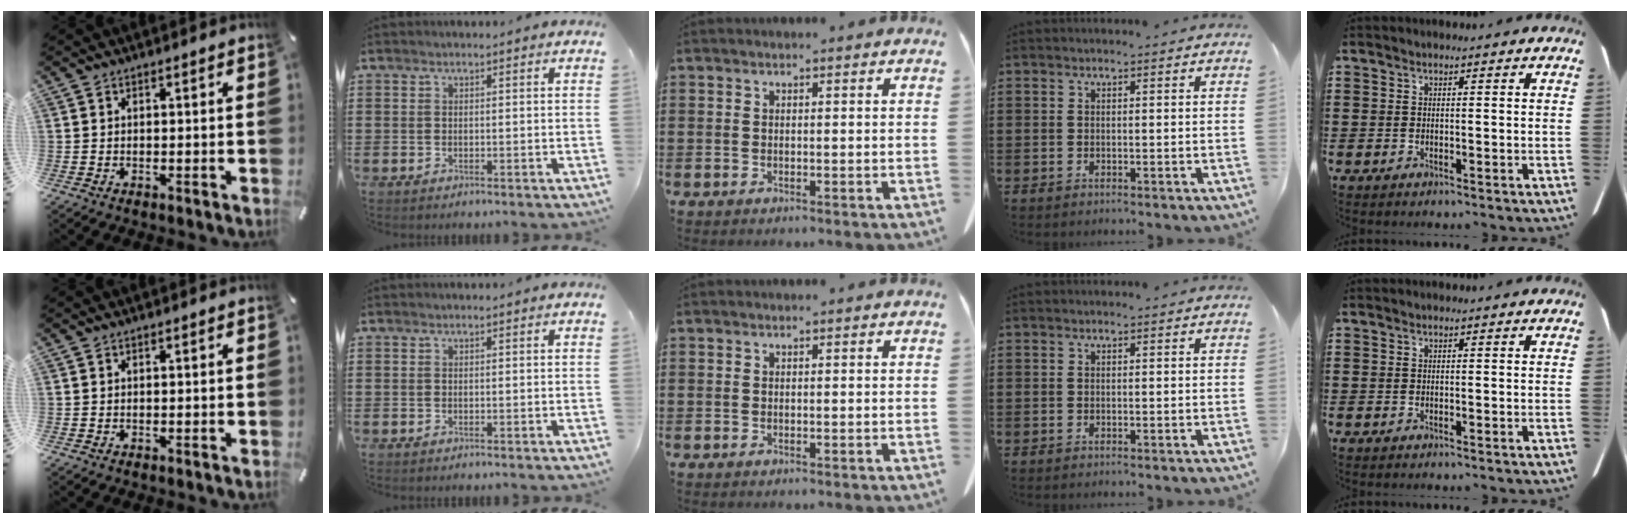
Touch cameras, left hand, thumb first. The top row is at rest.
{}